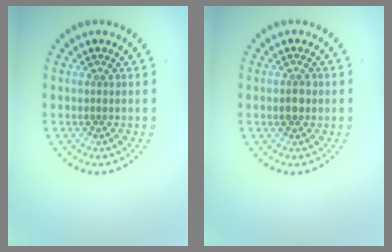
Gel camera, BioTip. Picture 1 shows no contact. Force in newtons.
{"total": 1.3, "press": 1.3, "slide": 0.1}